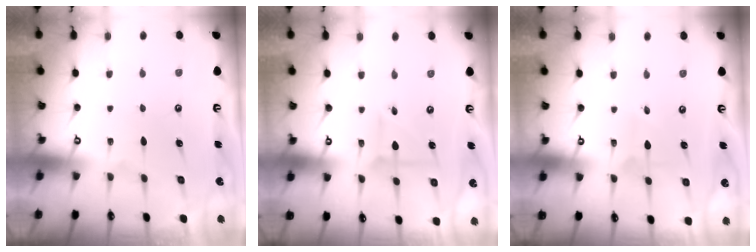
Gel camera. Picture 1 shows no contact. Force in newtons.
{"total": 3.3, "press": 3.3, "slide": 0.4}
{"total": 2.6, "press": 2.6, "slide": 0.2}